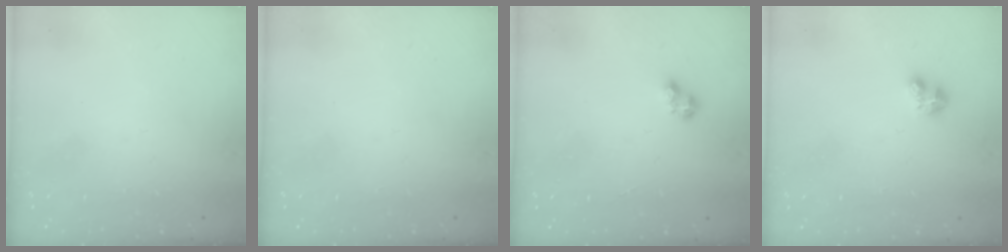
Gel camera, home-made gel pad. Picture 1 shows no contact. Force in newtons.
{"total": 0.0}
{"total": 3.0, "press": 2.9, "slide": 0.5}
{"total": 2.3, "press": 2.2, "slide": 0.5}